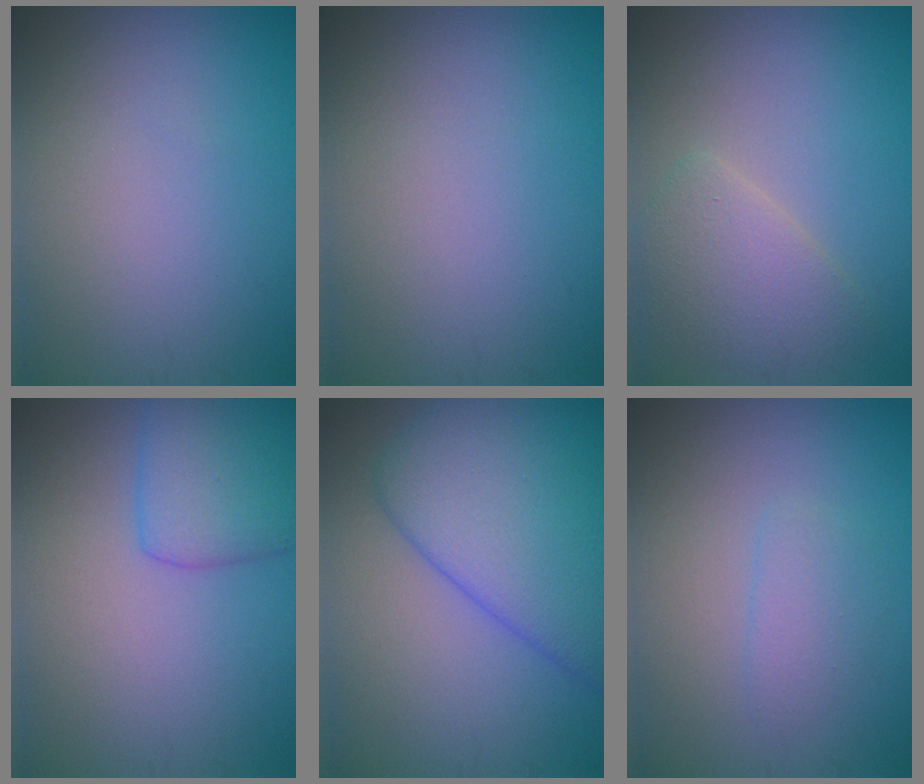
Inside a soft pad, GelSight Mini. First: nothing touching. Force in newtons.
{"total": 0.0}
{"total": 3.5, "press": 3.5, "slide": 0.2}
{"total": 3.8, "press": 3.8, "slide": 0.1}
{"total": 8.9, "press": 8.9, "slide": 0.5}
{"total": 1.6, "press": 1.6, "slide": 0.1}